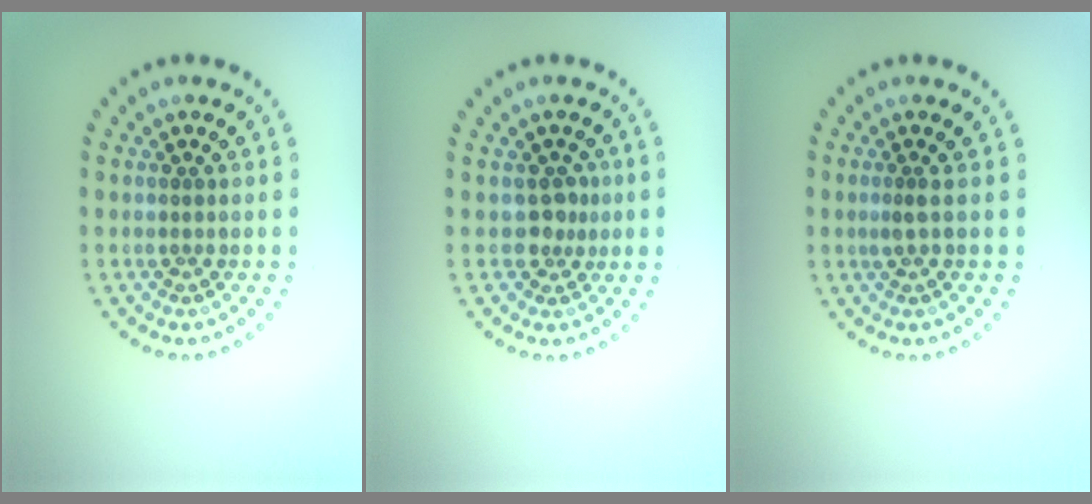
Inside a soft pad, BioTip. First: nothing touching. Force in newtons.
{"total": 1.7, "press": 1.3, "slide": 1.1}
{"total": 0.8, "press": 0.4, "slide": 0.6}